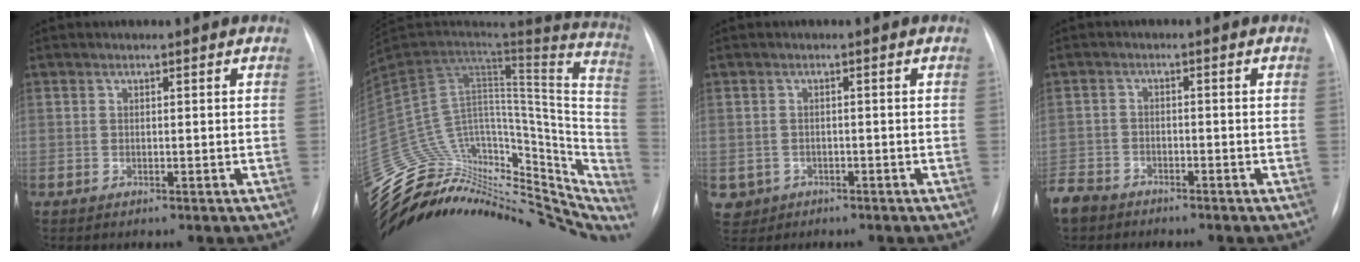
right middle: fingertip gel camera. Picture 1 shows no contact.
{"total": 41.2, "force": [-32.2, 18.9, 17.5], "torque": [-0.268, 0.034, -0.431]}
{"total": 3.3, "force": [-1.6, 2.9, 0.2], "torque": [-0.001, 0.006, -0.022]}
{"total": 5.9, "force": [-5.1, 2.8, 1.1], "torque": [-0.025, -0.009, -0.096]}